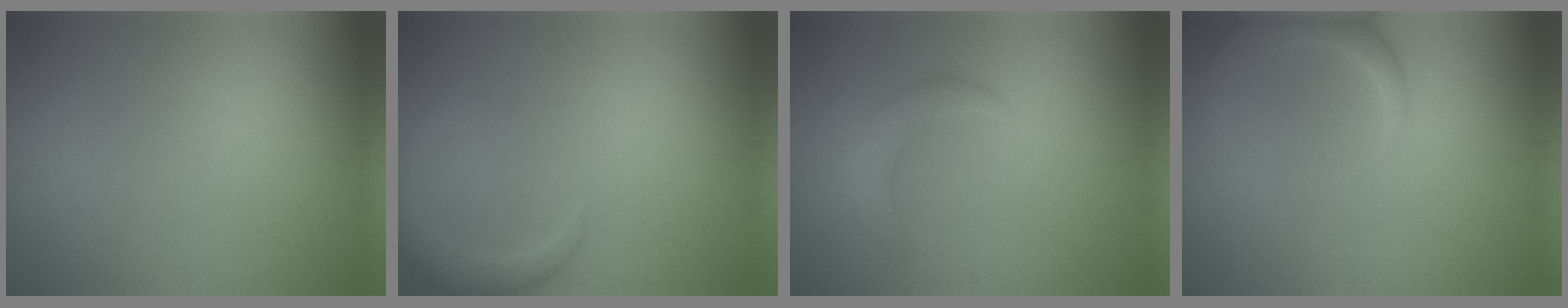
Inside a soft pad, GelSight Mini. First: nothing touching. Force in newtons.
{"total": 2.5, "press": 2.5, "slide": 0.3}
{"total": 2.0, "press": 2.0, "slide": 0.1}
{"total": 2.4, "press": 2.4, "slide": 0.3}